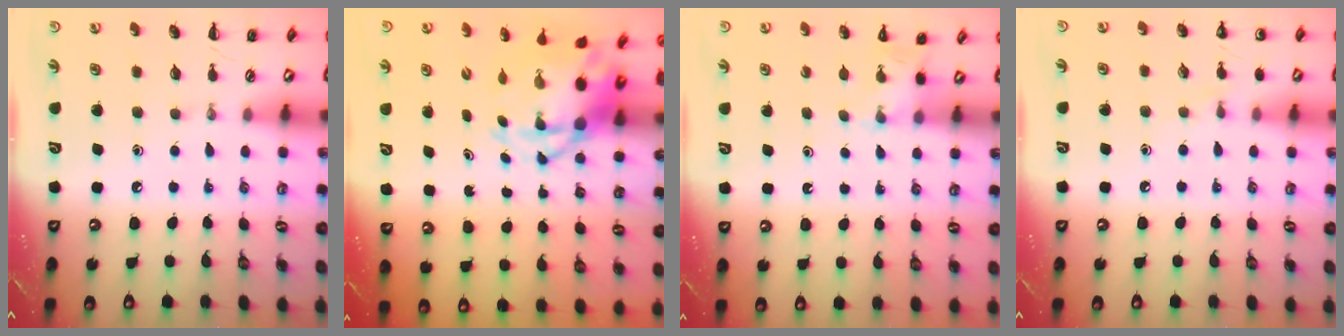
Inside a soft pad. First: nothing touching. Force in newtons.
{"total": 5.0, "press": 4.8, "slide": 1.6}
{"total": 3.8, "press": 3.6, "slide": 1.1}
{"total": 4.2, "press": 4.0, "slide": 1.3}